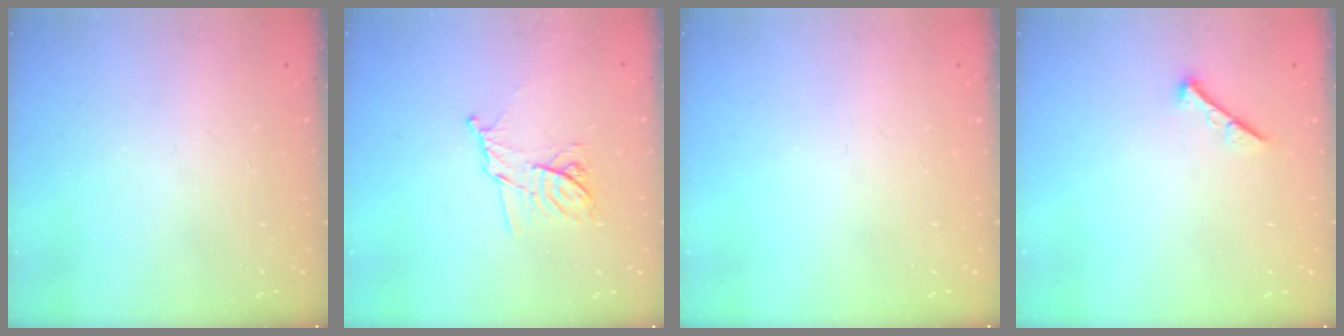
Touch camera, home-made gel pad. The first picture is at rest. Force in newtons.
{"total": 10.3, "press": 10.3, "slide": 0.3}
{"total": 0.0}
{"total": 0.0}